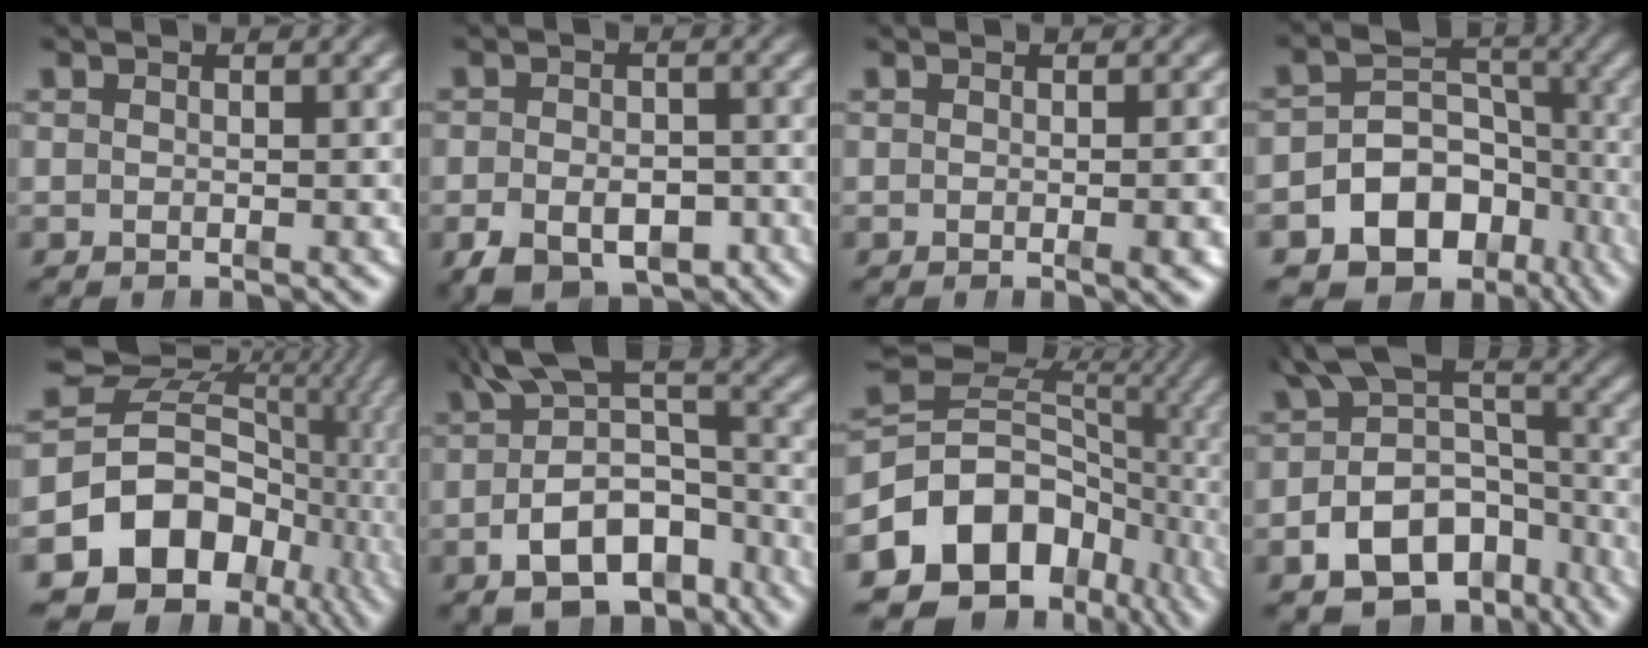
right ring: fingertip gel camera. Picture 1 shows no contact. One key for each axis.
{"total": 5.6, "fx": -3.7, "fy": 3.2, "fz": 2.8, "tx": -0.031, "ty": -0.028, "tz": -0.048}
{"total": 1.2, "fx": -0.4, "fy": 0.0, "fz": 1.2, "tx": -0.014, "ty": 0.004, "tz": -0.008}
{"total": 18.0, "fx": -8.3, "fy": 14.3, "fz": 7.1, "tx": -0.139, "ty": -0.072, "tz": -0.126}
{"total": 24.2, "fx": -5.2, "fy": 19.5, "fz": 13.4, "tx": -0.262, "ty": -0.055, "tz": -0.084}
{"total": 9.2, "fx": -3.1, "fy": 5.7, "fz": 6.6, "tx": -0.109, "ty": -0.025, "tz": -0.045}
{"total": 21.6, "fx": -5.4, "fy": 17.2, "fz": 11.9, "tx": -0.214, "ty": -0.052, "tz": -0.082}
{"total": 10.9, "fx": -4.7, "fy": 8.0, "fz": 5.7, "tx": -0.094, "ty": -0.027, "tz": -0.074}